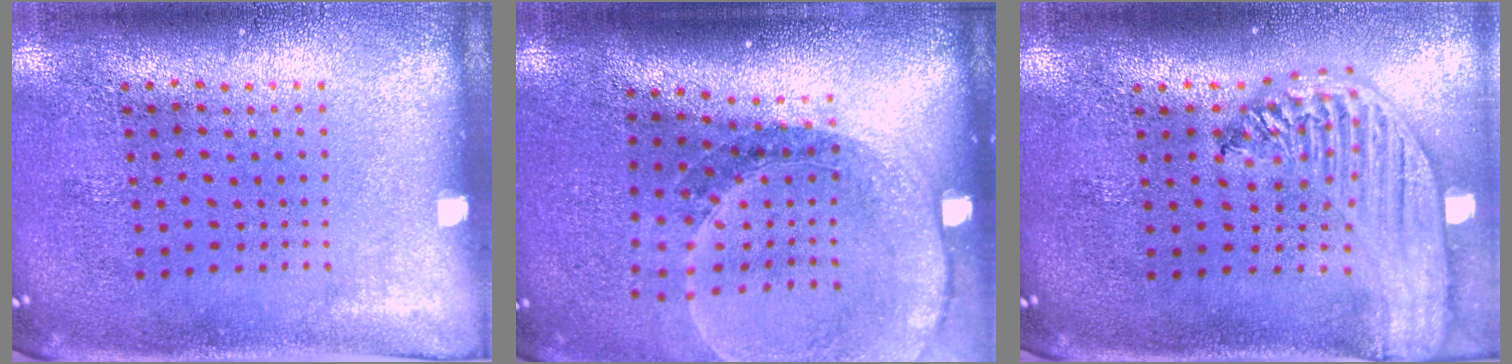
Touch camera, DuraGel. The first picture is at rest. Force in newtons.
{"total": 1.7, "press": 1.7, "slide": 0.2}
{"total": 2.7, "press": 2.2, "slide": 1.5}